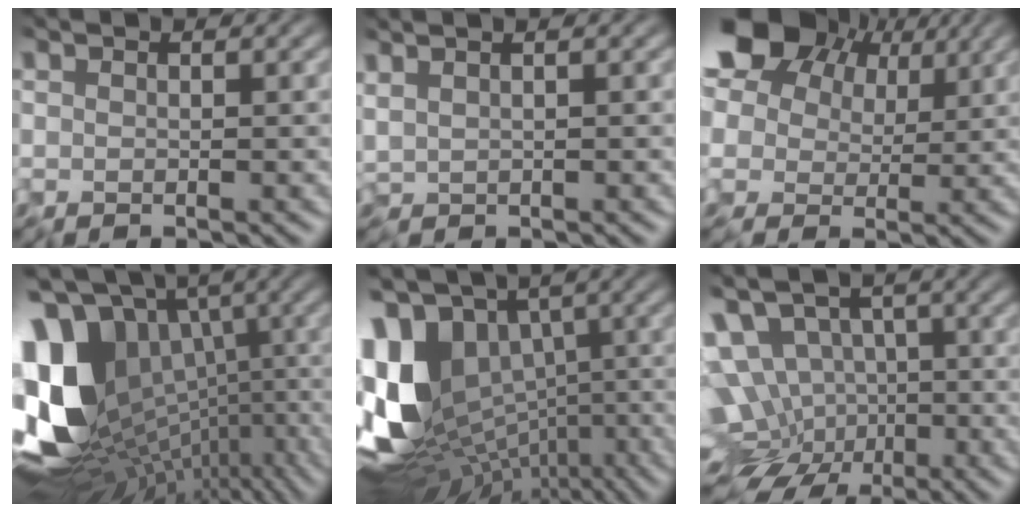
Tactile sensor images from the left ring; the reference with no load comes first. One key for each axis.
{"total": 0.8, "fx": 0.5, "fy": -0.3, "fz": 0.6, "tx": -0.016, "ty": 0.001, "tz": 0.014}
{"total": 14.2, "fx": 6.6, "fy": 9.2, "fz": 8.4, "tx": -0.181, "ty": 0.042, "tz": 0.104}
{"total": 16.2, "fx": -1.2, "fy": 11.6, "fz": 11.3, "tx": -0.241, "ty": -0.014, "tz": -0.007}
{"total": 14.7, "fx": 0.1, "fy": 9.8, "fz": 11.0, "tx": -0.237, "ty": -0.001, "tz": 0.007}
{"total": 9.5, "fx": -1.3, "fy": 7.4, "fz": 5.9, "tx": -0.088, "ty": -0.020, "tz": -0.019}